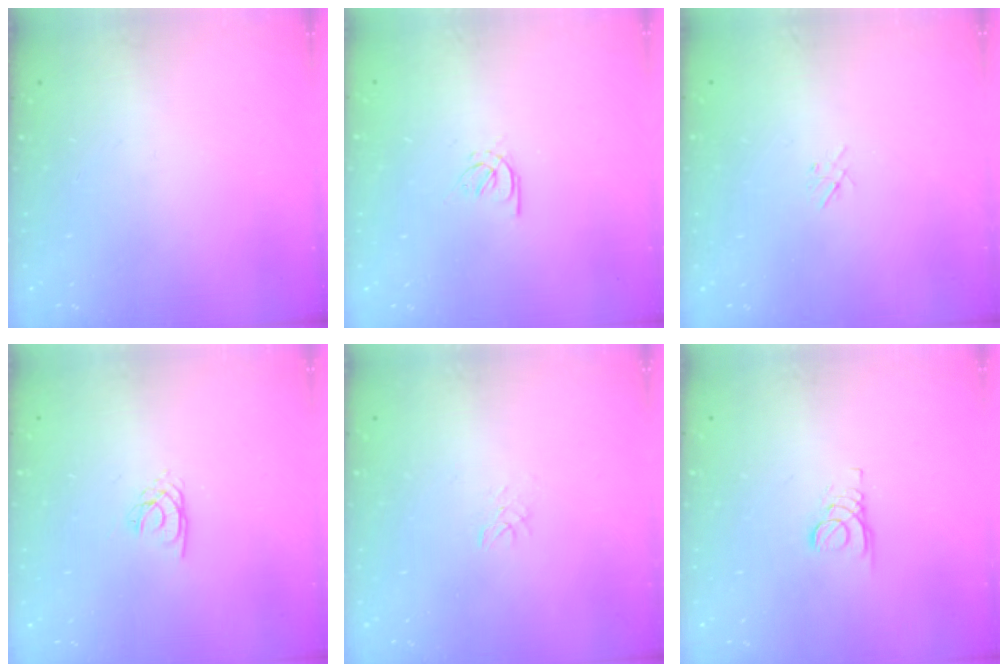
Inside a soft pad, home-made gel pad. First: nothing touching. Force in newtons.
{"total": 2.6, "press": 2.5, "slide": 0.7}
{"total": 2.0, "press": 2.0, "slide": 0.4}
{"total": 1.8, "press": 1.8, "slide": 0.2}
{"total": 1.7, "press": 1.7, "slide": 0.2}
{"total": 1.6, "press": 1.6, "slide": 0.2}